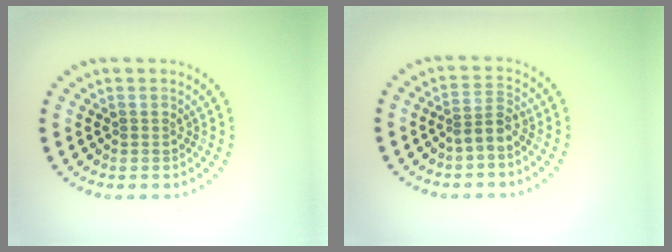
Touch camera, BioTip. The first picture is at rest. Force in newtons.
{"total": 2.1, "press": 1.6, "slide": 1.3}